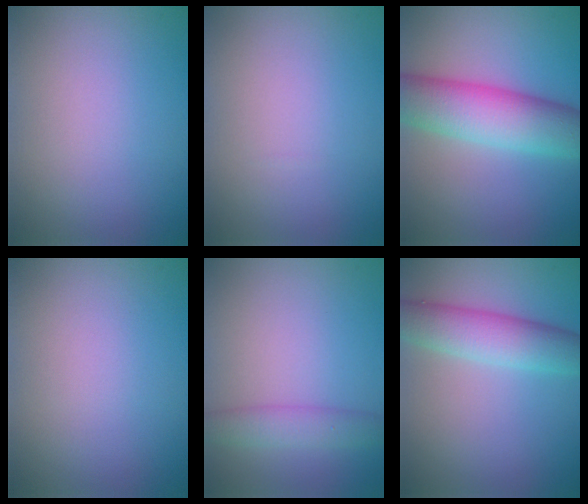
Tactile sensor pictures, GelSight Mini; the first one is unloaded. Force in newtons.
{"total": 0.0}
{"total": 8.3, "press": 8.3, "slide": 0.3}
{"total": 0.0}
{"total": 2.8, "press": 2.8, "slide": 0.1}
{"total": 5.2, "press": 5.2, "slide": 0.1}